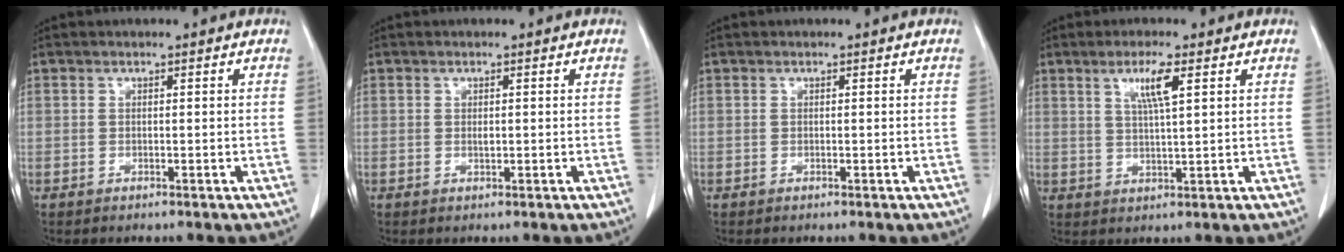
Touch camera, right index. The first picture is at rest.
{"total": 0.8, "force": [0.1, 0.3, 0.7], "torque": [-0.015, -0.002, 0.002]}
{"total": 0.0}
{"total": 5.0, "force": [2.3, 0.1, 4.5], "torque": [-0.083, -0.001, 0.040]}